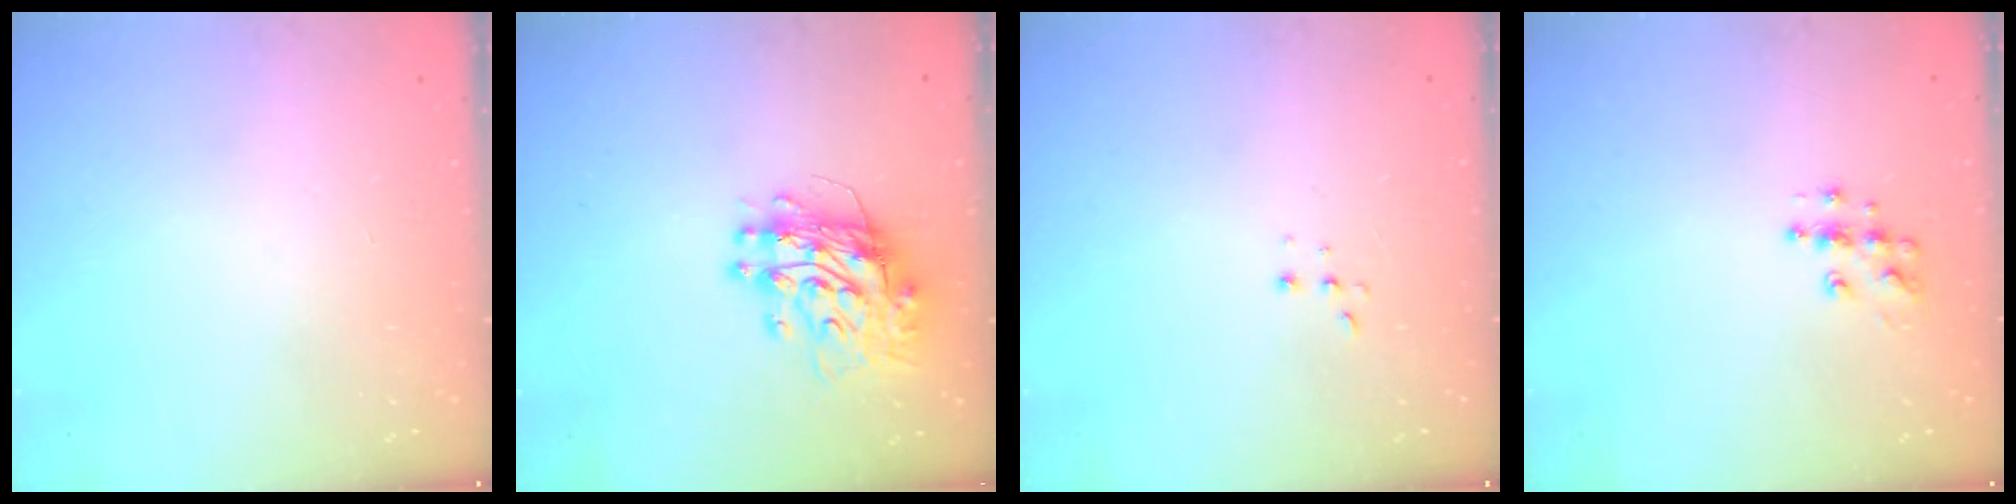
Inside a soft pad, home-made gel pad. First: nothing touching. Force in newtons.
{"total": 11.4, "press": 11.4, "slide": 1.0}
{"total": 2.2, "press": 2.2, "slide": 0.5}
{"total": 8.7, "press": 8.7, "slide": 0.5}